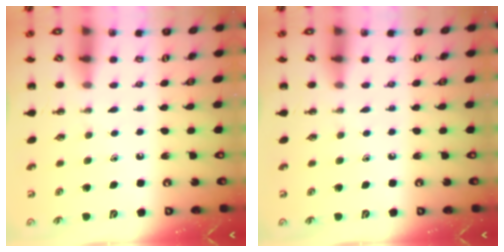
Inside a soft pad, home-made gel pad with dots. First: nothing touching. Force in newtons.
{"total": 0.0}